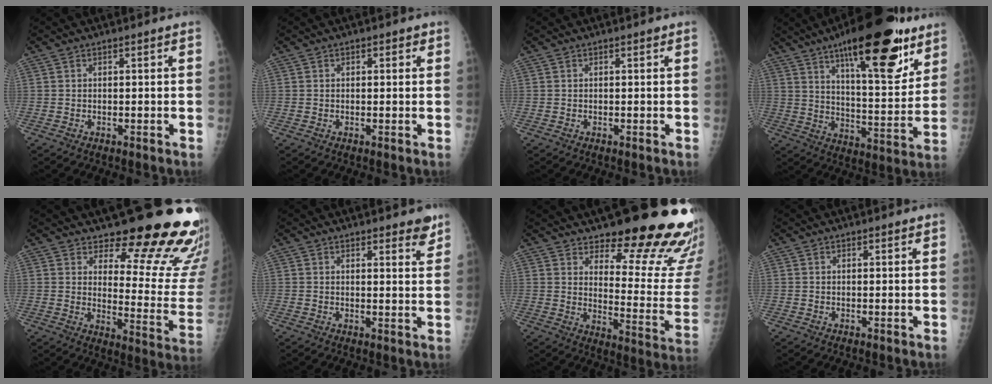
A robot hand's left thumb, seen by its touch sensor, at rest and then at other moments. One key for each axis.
{"total": 1.5, "fx": 0.6, "fy": 1.0, "fz": 0.9, "tx": 0.000, "ty": 0.001, "tz": 0.005}
{"total": 0.0}
{"total": 24.8, "fx": 14.5, "fy": 7.7, "fz": 18.6, "tx": -0.251, "ty": -0.053, "tz": 0.223}
{"total": 19.8, "fx": 16.4, "fy": 5.8, "fz": 9.4, "tx": -0.068, "ty": -0.150, "tz": 0.199}
{"total": 4.3, "fx": 3.4, "fy": 1.4, "fz": 2.3, "tx": -0.007, "ty": -0.020, "tz": 0.040}
{"total": 21.7, "fx": 17.6, "fy": 5.5, "fz": 11.5, "tx": -0.106, "ty": -0.153, "tz": 0.223}
{"total": 0.8, "fx": 0.7, "fy": 0.3, "fz": 0.4, "tx": -0.004, "ty": -0.003, "tz": 0.008}